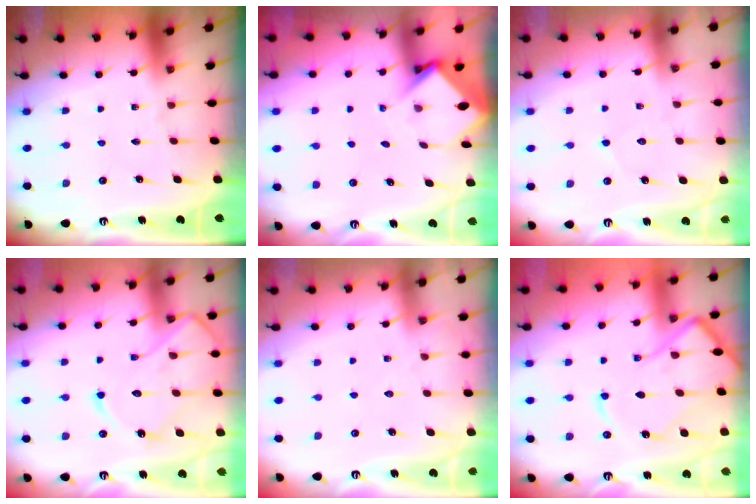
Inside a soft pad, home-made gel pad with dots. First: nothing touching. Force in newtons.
{"total": 3.4, "press": 3.3, "slide": 0.2}
{"total": 3.9, "press": 3.9, "slide": 0.3}
{"total": 14.6, "press": 14.6, "slide": 1.5}
{"total": 4.9, "press": 4.9, "slide": 0.6}
{"total": 12.9, "press": 12.8, "slide": 1.3}